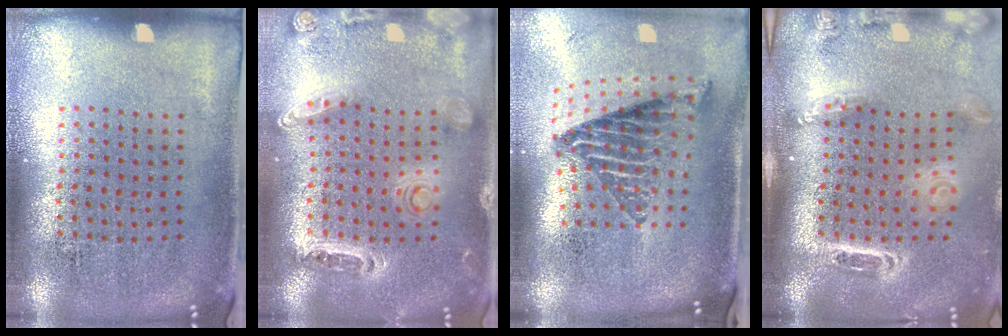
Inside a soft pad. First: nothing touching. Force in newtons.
{"total": 1.4, "press": 1.4, "slide": 0.3}
{"total": 2.0, "press": 1.5, "slide": 1.4}
{"total": 2.6, "press": 1.9, "slide": 1.8}